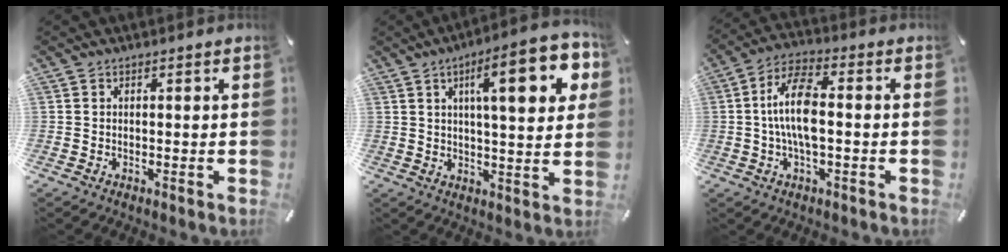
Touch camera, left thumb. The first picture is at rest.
{"total": 17.2, "force": [6.4, 4.9, 15.2], "torque": [-0.216, -0.016, 0.090]}
{"total": 10.9, "force": [-0.6, 4.4, 9.9], "torque": [-0.203, 0.002, -0.012]}